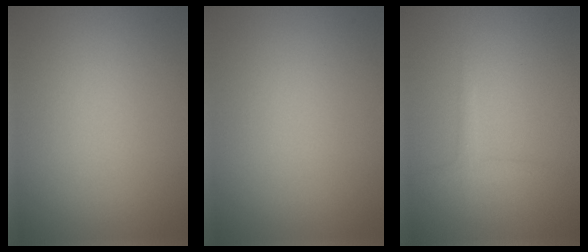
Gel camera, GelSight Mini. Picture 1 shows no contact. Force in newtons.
{"total": 0.0}
{"total": 1.3, "press": 1.3, "slide": 0.1}